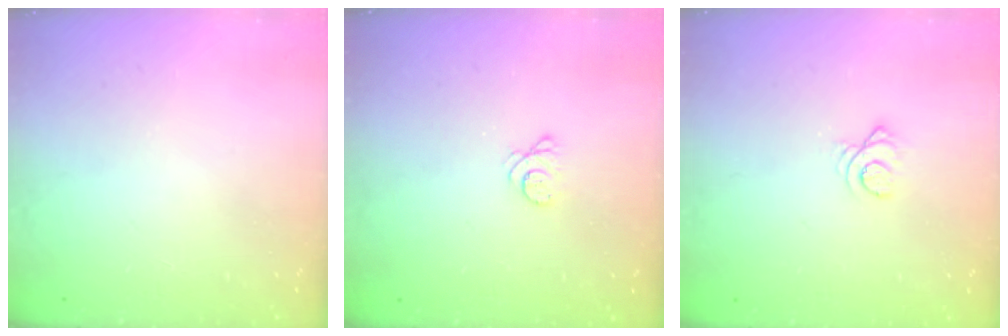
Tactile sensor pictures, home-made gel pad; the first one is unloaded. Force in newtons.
{"total": 3.3, "press": 3.3, "slide": 0.4}
{"total": 2.5, "press": 2.5, "slide": 0.3}